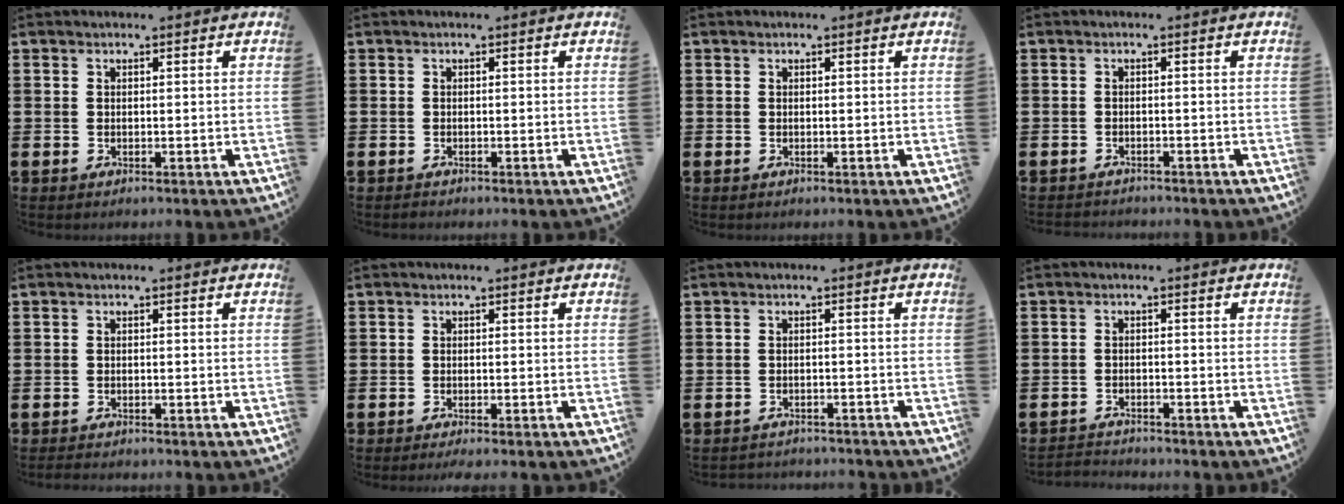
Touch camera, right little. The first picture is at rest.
{"total": 0.0}
{"total": 0.0}
{"total": 0.8, "force": [-0.8, 0.1, -0.1], "torque": [-0.002, 0.001, -0.018]}
{"total": 0.6, "force": [-0.6, 0.1, 0.2], "torque": [-0.005, -0.002, -0.013]}
{"total": 0.7, "force": [-0.6, 0.0, 0.5], "torque": [-0.007, -0.003, -0.011]}
{"total": 1.4, "force": [-1.4, 0.0, -0.1], "torque": [-0.005, 0.002, -0.030]}
{"total": 1.6, "force": [-1.6, 0.0, -0.2], "torque": [-0.002, 0.003, -0.036]}